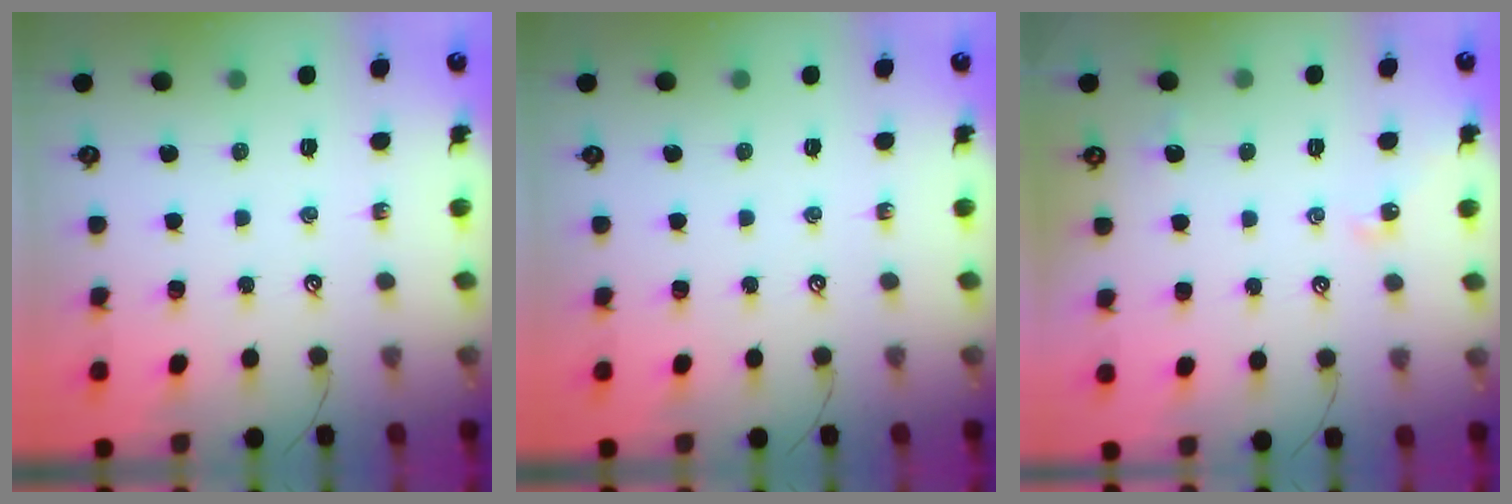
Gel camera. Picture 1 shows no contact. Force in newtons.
{"total": 0.0}
{"total": 2.0, "press": 1.9, "slide": 0.5}